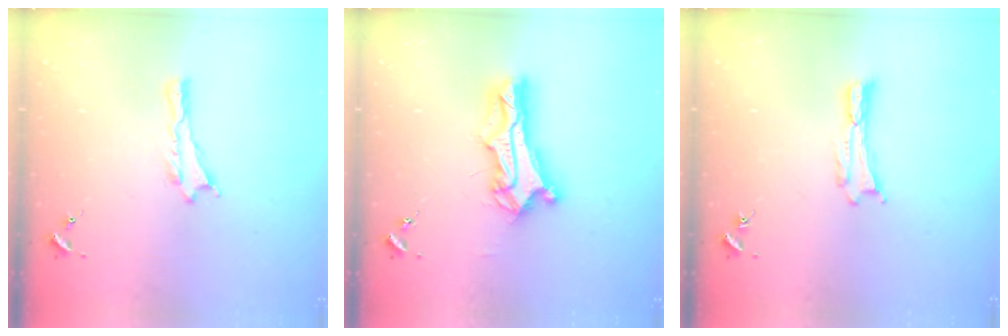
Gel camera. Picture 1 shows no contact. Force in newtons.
{"total": 8.8, "press": 8.7, "slide": 0.7}
{"total": 0.0}